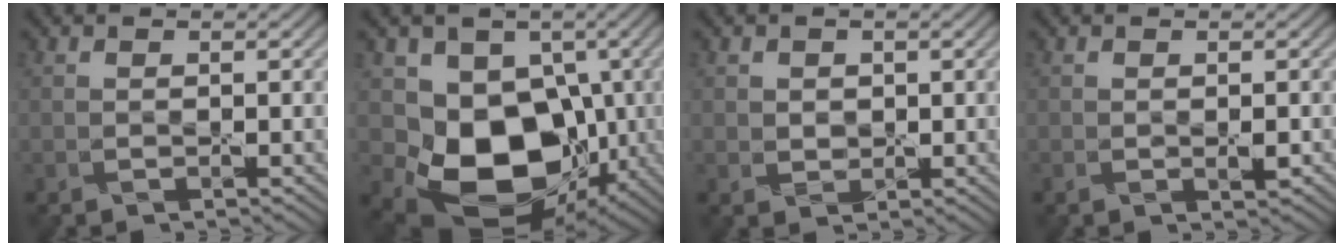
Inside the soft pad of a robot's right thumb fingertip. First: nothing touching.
{"total": 12.8, "force": [-1.7, 9.8, 8.1], "torque": [-0.145, -0.038, -0.030]}
{"total": 1.7, "force": [0.4, 1.5, 0.6], "torque": [-0.018, -0.005, 0.006]}
{"total": 1.5, "force": [-0.4, 0.7, 1.2], "torque": [-0.022, -0.008, -0.003]}